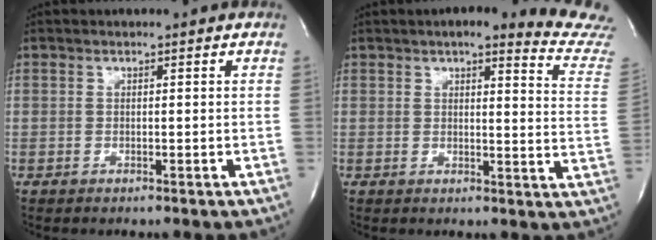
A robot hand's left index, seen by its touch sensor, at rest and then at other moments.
{"total": 13.5, "force": [12.6, 0.7, 4.8], "torque": [-0.038, -0.067, 0.116]}